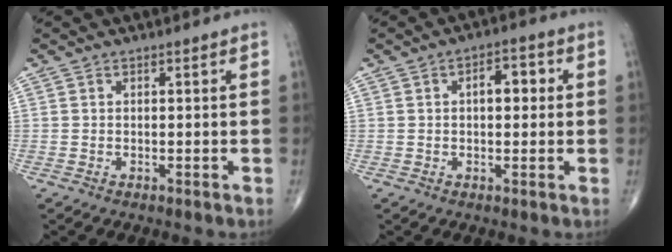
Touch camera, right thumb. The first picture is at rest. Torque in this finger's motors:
{"motor_torque": [0.89, 1.65, 0.89, 0.09, 0.06]}